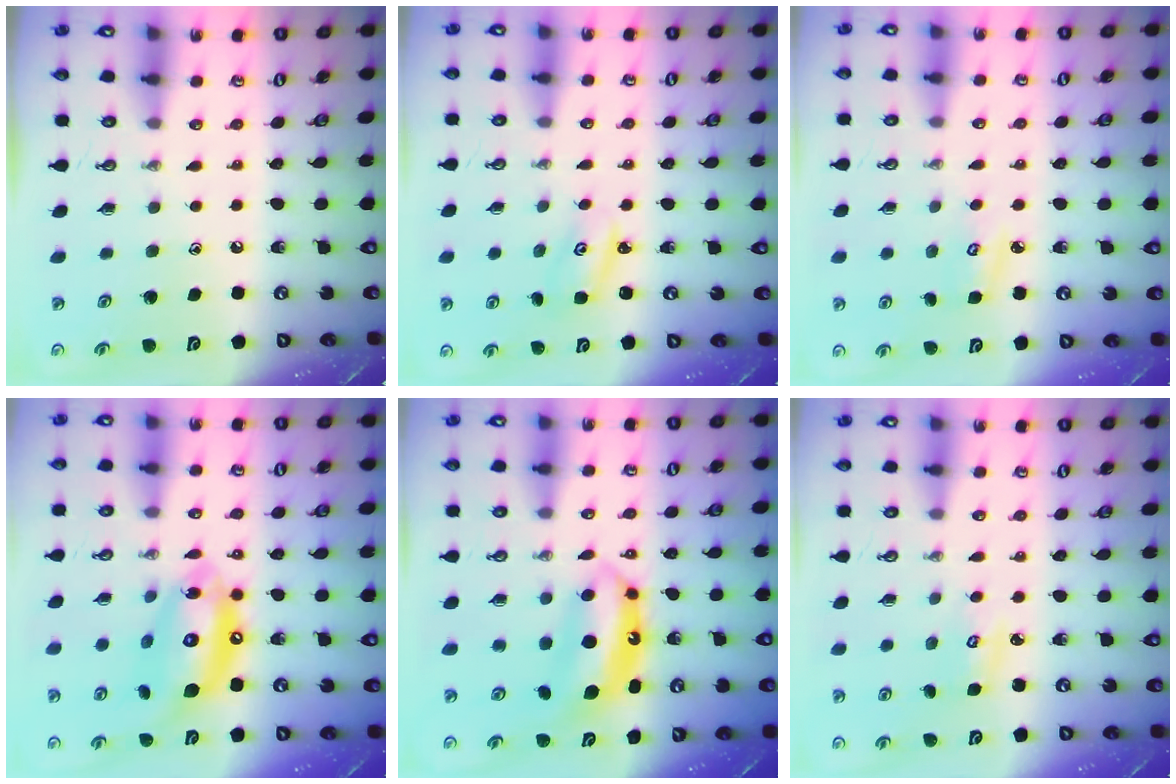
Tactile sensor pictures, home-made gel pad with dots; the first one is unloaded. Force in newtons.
{"total": 2.6, "press": 2.6, "slide": 0.1}
{"total": 4.7, "press": 4.7, "slide": 0.4}
{"total": 16.0, "press": 15.9, "slide": 1.9}
{"total": 7.8, "press": 7.8, "slide": 0.5}
{"total": 2.6, "press": 2.6, "slide": 0.1}